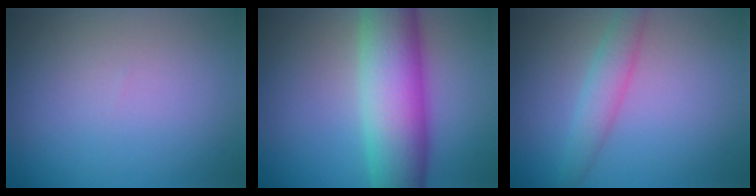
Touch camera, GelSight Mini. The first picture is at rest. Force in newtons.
{"total": 10.3, "press": 10.3, "slide": 0.3}
{"total": 2.7, "press": 2.7, "slide": 0.0}